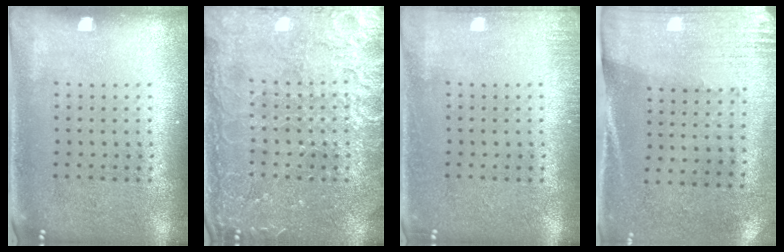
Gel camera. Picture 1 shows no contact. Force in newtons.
{"total": 3.7, "press": 3.7, "slide": 0.5}
{"total": 1.1, "press": 1.1, "slide": 0.2}
{"total": 2.8, "press": 2.4, "slide": 1.4}